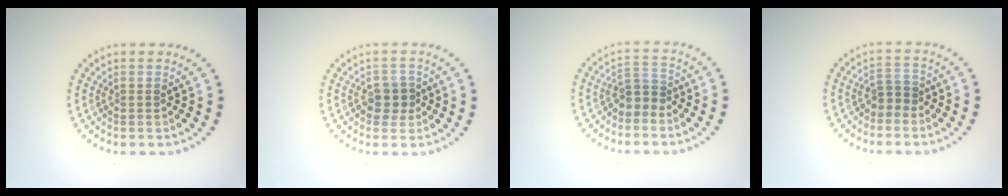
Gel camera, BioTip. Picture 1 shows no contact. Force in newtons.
{"total": 1.8, "press": 1.7, "slide": 0.6}
{"total": 2.1, "press": 1.7, "slide": 1.2}
{"total": 1.8, "press": 1.5, "slide": 0.9}